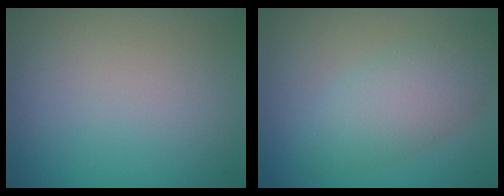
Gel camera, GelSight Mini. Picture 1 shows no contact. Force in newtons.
{"total": 4.4, "press": 4.4, "slide": 0.2}